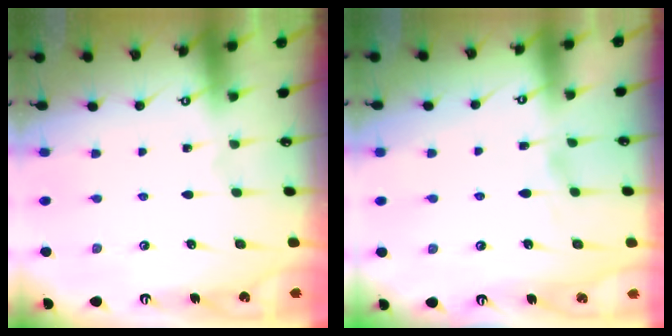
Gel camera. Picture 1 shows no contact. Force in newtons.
{"total": 1.7, "press": 1.4, "slide": 1.0}